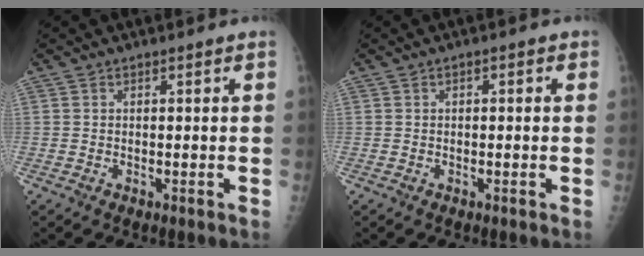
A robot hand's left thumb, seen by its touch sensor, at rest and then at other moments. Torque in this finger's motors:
{"motor_torque": [0.06, -0.09, -0.28, 0.06, -0.01]}